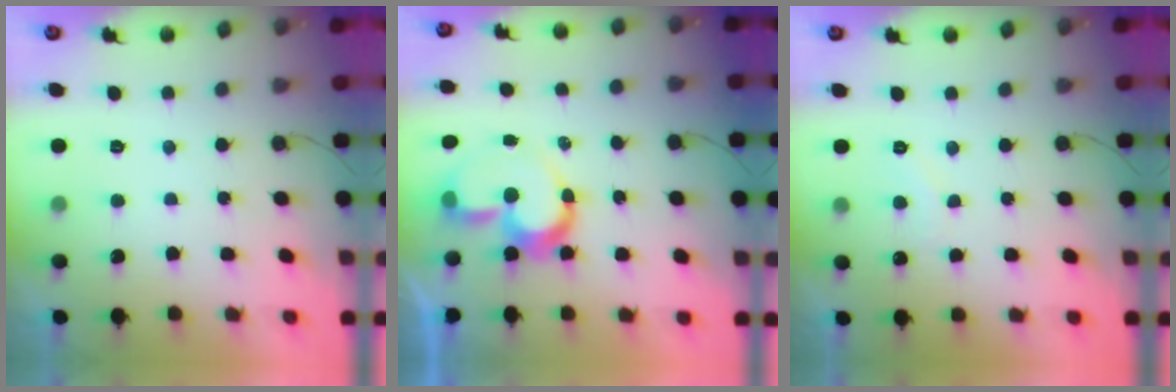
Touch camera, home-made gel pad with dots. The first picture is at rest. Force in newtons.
{"total": 11.0, "press": 10.9, "slide": 1.4}
{"total": 5.6, "press": 5.6, "slide": 0.3}